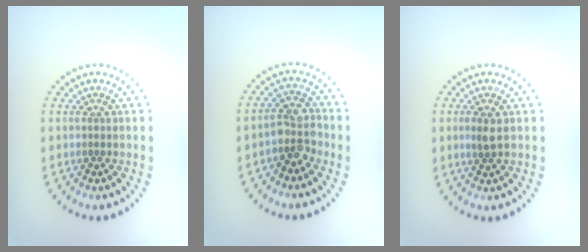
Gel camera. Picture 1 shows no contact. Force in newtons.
{"total": 3.0, "press": 2.6, "slide": 1.4}
{"total": 1.5, "press": 1.4, "slide": 0.5}